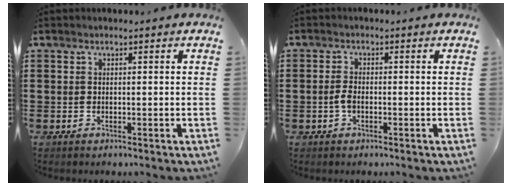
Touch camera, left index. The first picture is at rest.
{"total": 2.3, "force": [-0.6, 0.9, 2.0], "torque": [-0.054, -0.003, -0.017]}